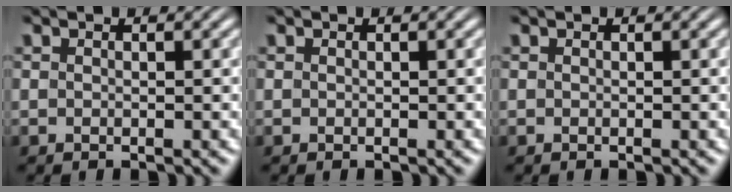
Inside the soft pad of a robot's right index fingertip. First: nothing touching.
{"total": 0.0}
{"total": 0.0}